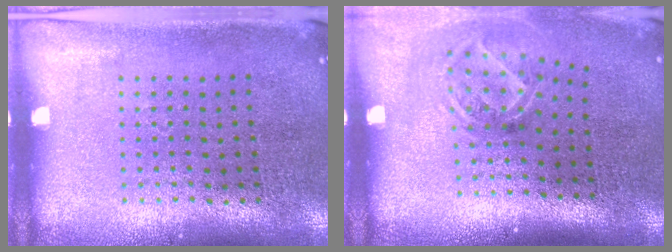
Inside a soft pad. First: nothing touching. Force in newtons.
{"total": 1.9, "press": 1.3, "slide": 1.4}